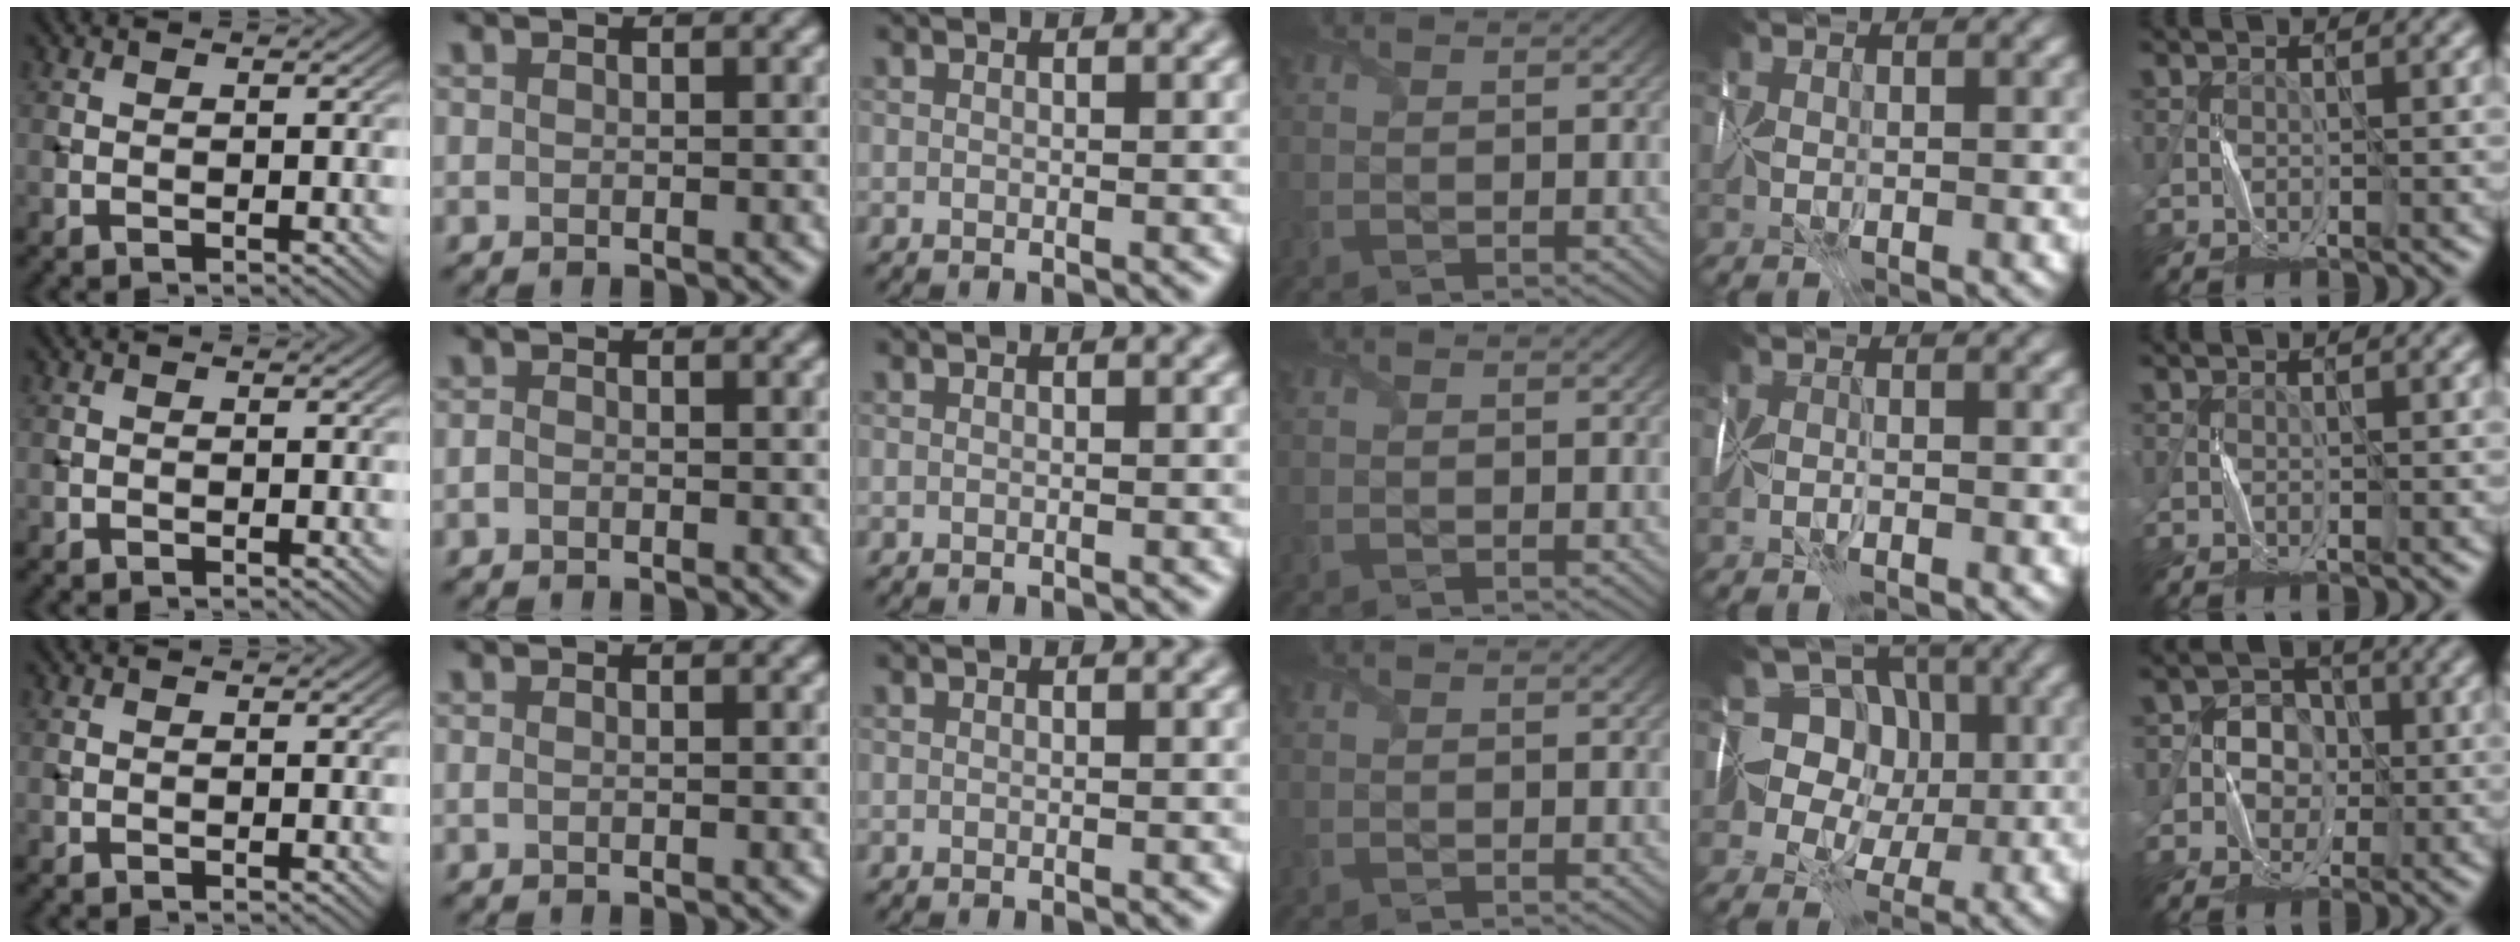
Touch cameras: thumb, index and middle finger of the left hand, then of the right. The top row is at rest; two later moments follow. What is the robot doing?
{"motion": "fold", "object": "map"}